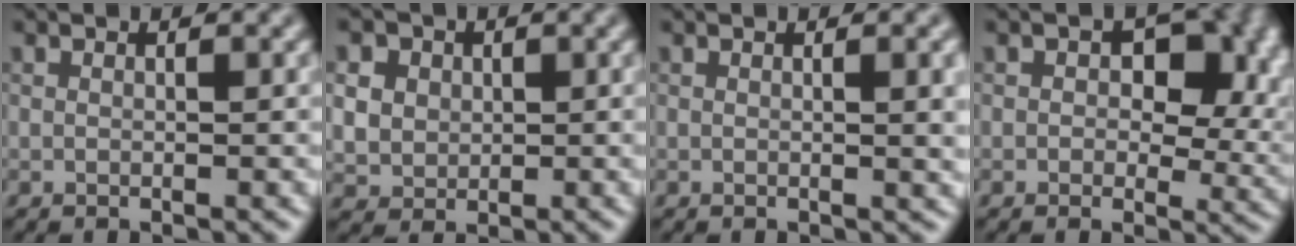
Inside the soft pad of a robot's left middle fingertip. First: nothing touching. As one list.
[{"total": 6.0, "force": [2.3, 5.0, 2.5], "torque": [-0.074, 0.029, 0.043]}, {"total": 3.5, "force": [1.0, 1.4, 3.1], "torque": [-0.023, 0.012, 0.016]}, {"total": 9.1, "force": [1.9, 5.9, 6.8], "torque": [-0.095, -0.006, 0.050]}]